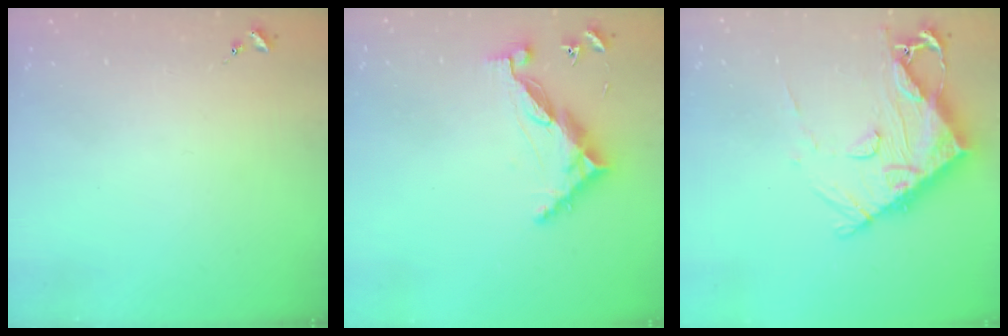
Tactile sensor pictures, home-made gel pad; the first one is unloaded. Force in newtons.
{"total": 9.0, "press": 9.0, "slide": 0.8}
{"total": 14.6, "press": 14.6, "slide": 1.5}